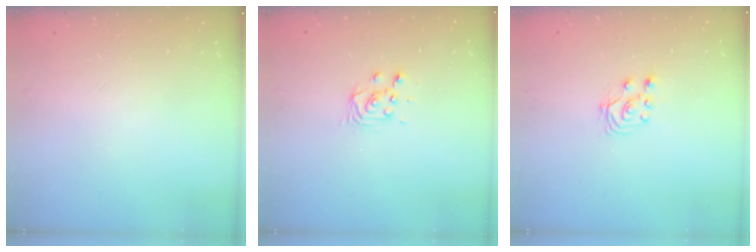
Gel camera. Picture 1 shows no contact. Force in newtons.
{"total": 4.7, "press": 4.7, "slide": 0.5}
{"total": 3.1, "press": 3.0, "slide": 0.7}